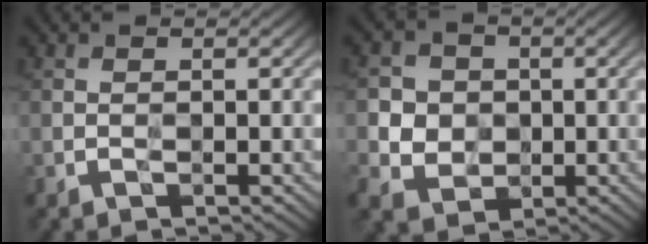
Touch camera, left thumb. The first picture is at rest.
{"total": 5.8, "force": [0.1, 5.5, 2.0], "torque": [-0.064, 0.009, -0.016]}